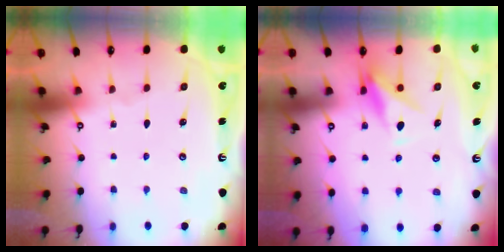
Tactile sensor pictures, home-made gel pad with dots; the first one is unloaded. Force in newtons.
{"total": 9.2, "press": 9.1, "slide": 1.4}